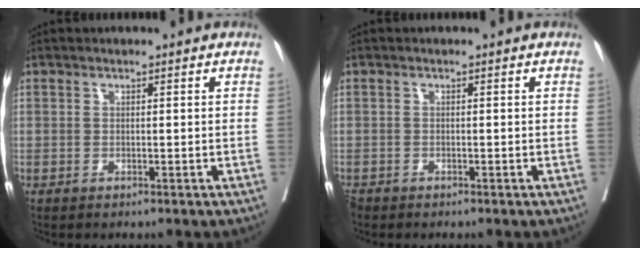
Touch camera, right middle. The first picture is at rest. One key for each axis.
{"total": 1.2, "fx": -1.1, "fy": 0.6, "fz": 0.2, "tx": -0.007, "ty": -0.003, "tz": -0.019}